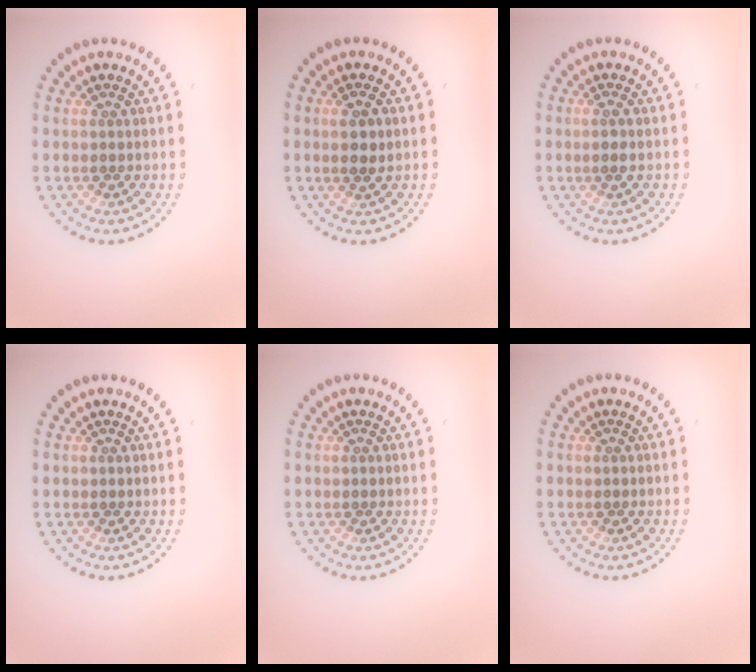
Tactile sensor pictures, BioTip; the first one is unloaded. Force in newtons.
{"total": 1.4, "press": 1.4, "slide": 0.4}
{"total": 0.9, "press": 0.7, "slide": 0.6}
{"total": 0.0}
{"total": 0.0}
{"total": 0.0}